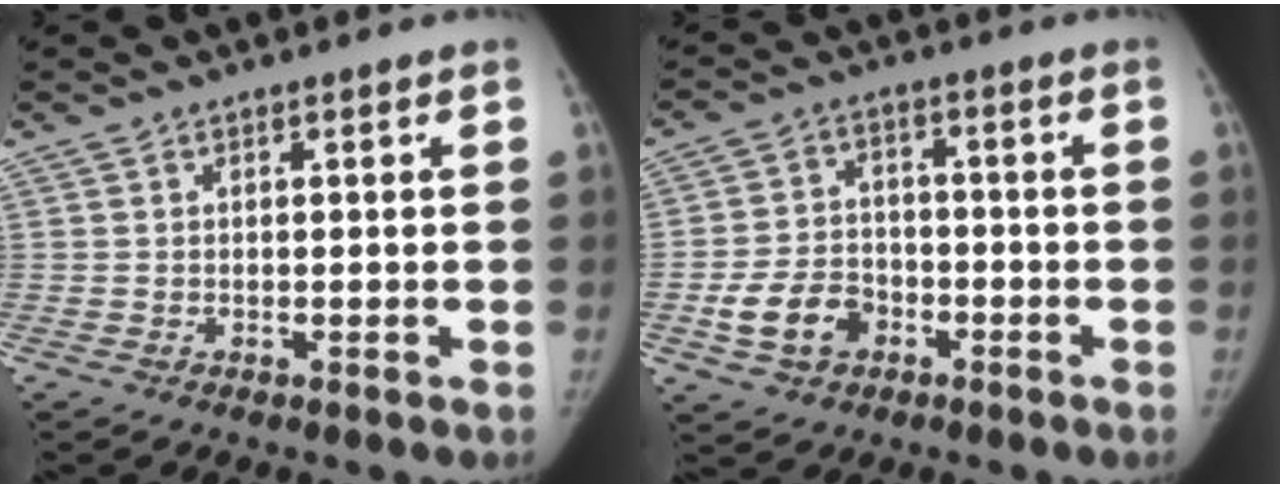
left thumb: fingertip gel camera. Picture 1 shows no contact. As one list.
[{"total": 9.1, "force": [-3.7, 6.8, 4.7], "torque": [-0.074, 0.024, -0.064]}]